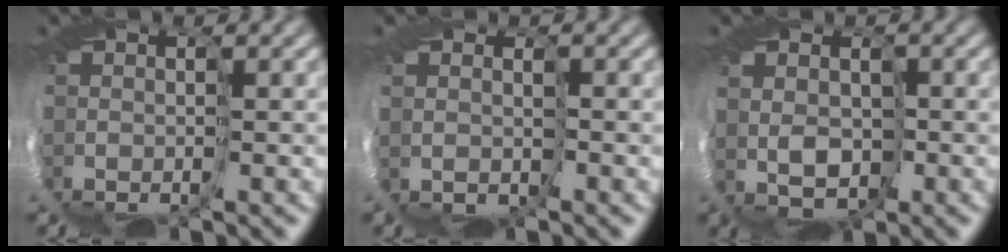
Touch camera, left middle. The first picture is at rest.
{"total": 1.4, "force": [1.2, 0.1, -0.6], "torque": [0.012, -0.005, 0.023]}
{"total": 2.0, "force": [1.7, 1.0, 0.4], "torque": [-0.010, 0.003, 0.028]}